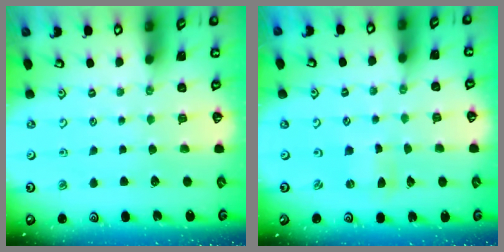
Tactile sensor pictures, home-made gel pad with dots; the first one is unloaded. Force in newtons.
{"total": 0.7, "press": 0.6, "slide": 0.3}